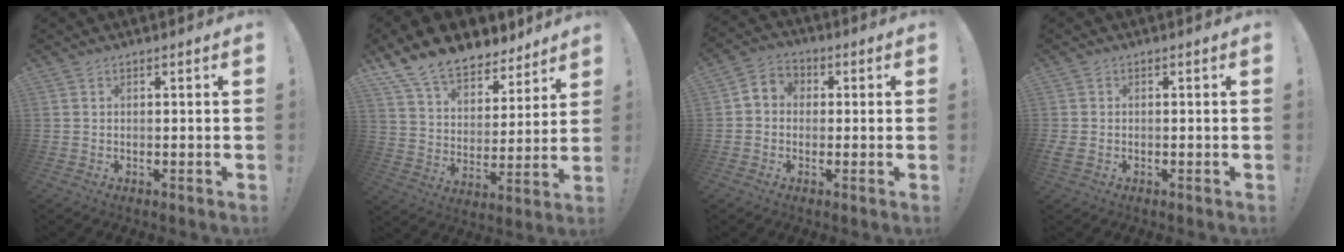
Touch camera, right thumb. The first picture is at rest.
{"total": 14.0, "force": [11.3, 6.7, 4.6], "torque": [-0.092, -0.085, 0.210]}
{"total": 4.9, "force": [-1.0, 4.3, 2.1], "torque": [-0.028, 0.016, -0.014]}
{"total": 1.3, "force": [-0.5, 0.9, 0.8], "torque": [-0.019, 0.004, -0.007]}